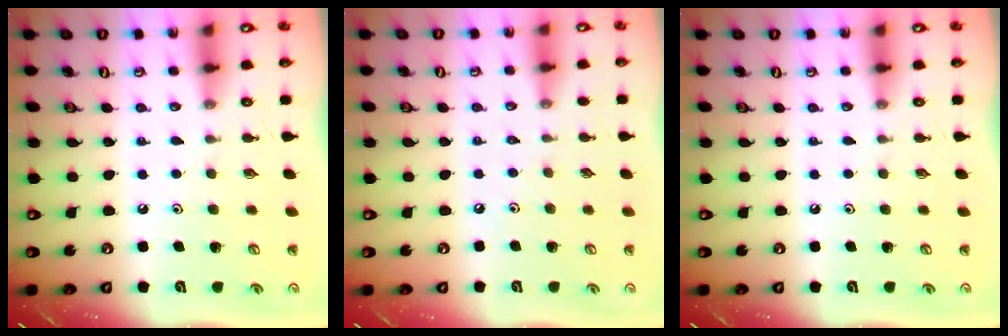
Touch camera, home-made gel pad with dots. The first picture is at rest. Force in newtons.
{"total": 2.1, "press": 2.1, "slide": 0.4}
{"total": 0.0}